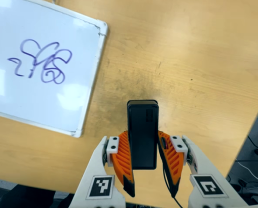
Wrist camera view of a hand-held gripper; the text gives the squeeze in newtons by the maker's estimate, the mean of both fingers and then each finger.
{"total": 4.8, "left": 3.4, "right": 6.2}